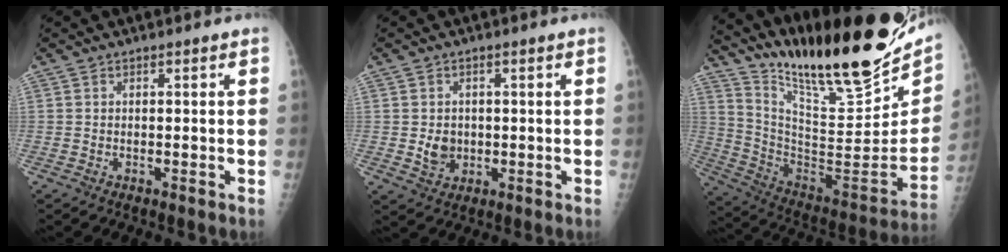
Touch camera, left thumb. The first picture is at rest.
{"total": 3.9, "force": [-0.1, 3.3, 2.1], "torque": [-0.022, -0.001, 0.007]}
{"total": 31.2, "force": [23.7, 6.9, 19.2], "torque": [-0.280, -0.115, 0.372]}